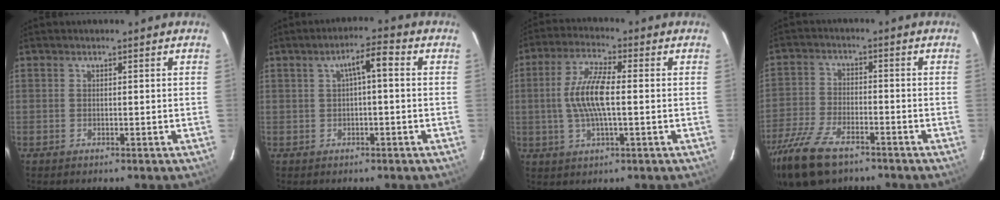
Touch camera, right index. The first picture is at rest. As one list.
[{"total": 4.2, "force": [0.5, 0.9, 4.1], "torque": [-0.074, 0.017, 0.013]}, {"total": 9.4, "force": [-0.3, 2.3, 9.1], "torque": [-0.182, 0.005, -0.006]}, {"total": 14.3, "force": [-10.2, 6.0, 8.0], "torque": [-0.197, -0.032, -0.196]}]